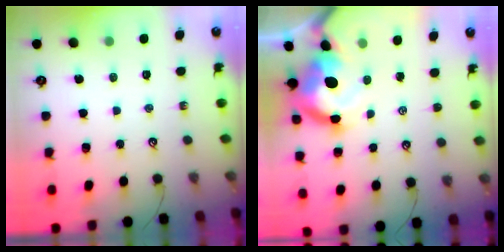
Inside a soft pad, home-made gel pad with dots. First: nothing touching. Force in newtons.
{"total": 14.2, "press": 14.1, "slide": 1.9}